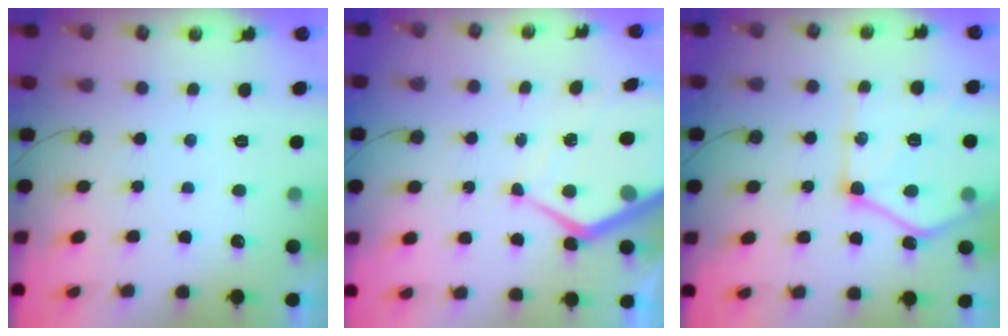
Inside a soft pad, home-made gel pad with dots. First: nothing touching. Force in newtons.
{"total": 10.8, "press": 10.8, "slide": 0.9}
{"total": 18.9, "press": 18.8, "slide": 1.7}